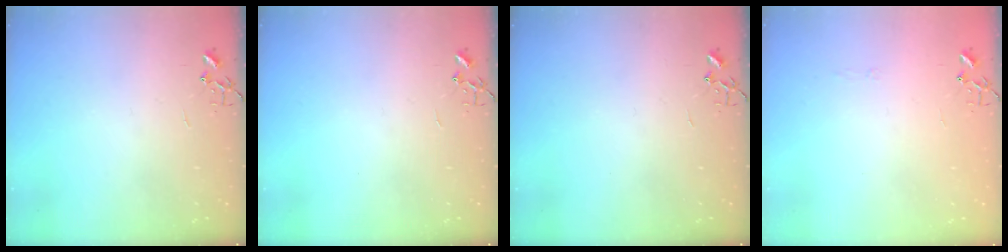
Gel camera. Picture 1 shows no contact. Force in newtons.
{"total": 0.0}
{"total": 0.0}
{"total": 2.8, "press": 2.8, "slide": 0.5}